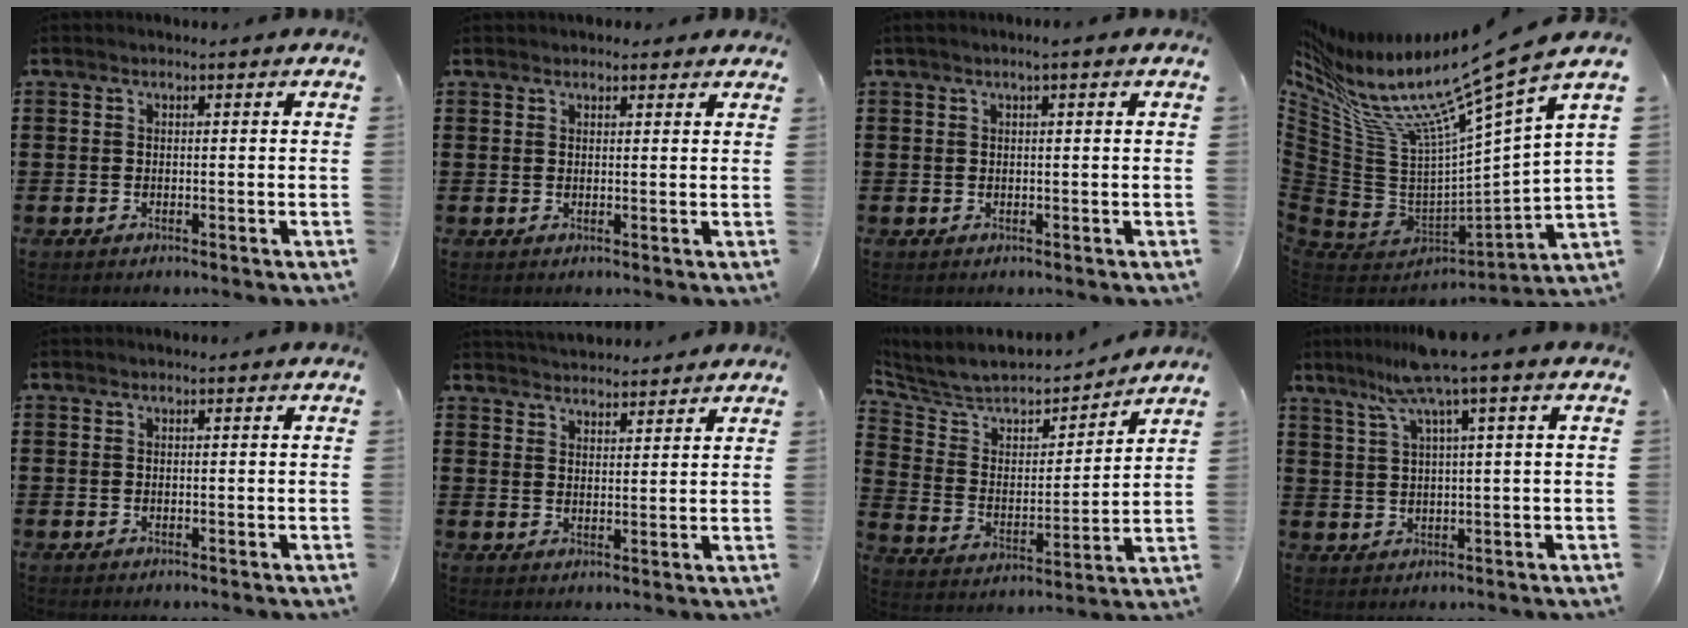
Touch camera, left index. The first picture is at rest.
{"total": 1.6, "force": [1.5, 0.6, 0.3], "torque": [0.000, 0.001, 0.027]}
{"total": 1.3, "force": [0.4, 0.0, 1.2], "torque": [-0.022, -0.002, 0.008]}
{"total": 15.0, "force": [10.6, 2.5, 10.3], "torque": [-0.211, -0.082, 0.161]}
{"total": 0.0}
{"total": 3.6, "force": [3.5, 0.3, 0.1], "torque": [-0.012, -0.011, 0.066]}
{"total": 5.7, "force": [5.0, 2.3, 1.3], "torque": [-0.061, -0.038, 0.080]}
{"total": 7.1, "force": [3.9, -0.4, 5.9], "torque": [-0.125, -0.005, 0.065]}